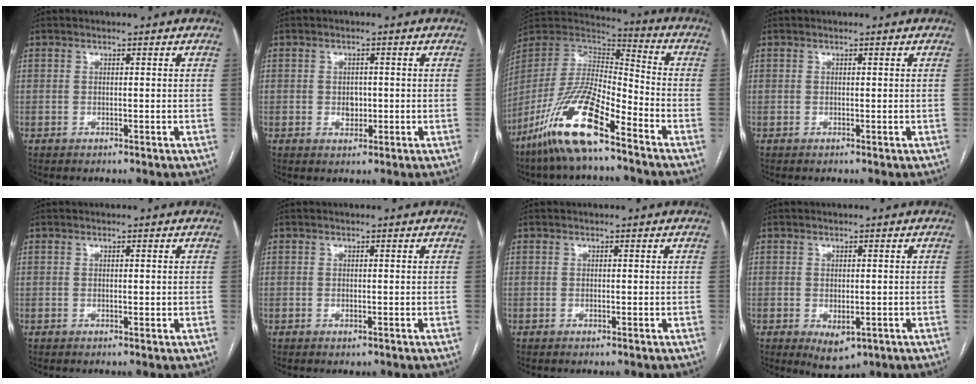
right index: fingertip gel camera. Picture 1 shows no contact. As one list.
[{"total": 2.3, "force": [-0.2, 1.7, 1.5], "torque": [-0.022, 0.002, 0.000]}, {"total": 16.6, "force": [-10.7, 3.4, 12.3], "torque": [-0.255, -0.009, -0.203]}, {"total": 0.0}, {"total": 0.5, "force": [0.0, 0.2, 0.5], "torque": [-0.007, 0.000, 0.001]}, {"total": 0.6, "force": [-0.2, 0.3, 0.4], "torque": [-0.006, -0.002, 0.000]}, {"total": 0.0}, {"total": 4.5, "force": [-1.6, 2.4, 3.4], "torque": [-0.047, -0.007, -0.009]}]